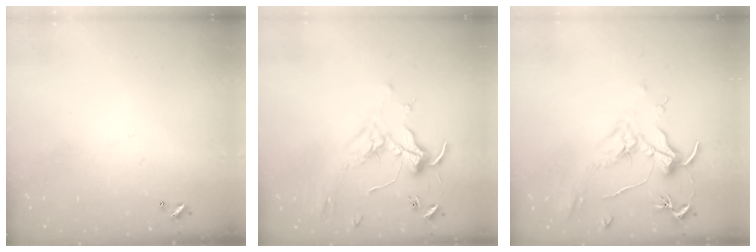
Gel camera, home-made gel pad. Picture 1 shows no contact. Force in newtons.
{"total": 1.8, "press": 1.6, "slide": 0.8}
{"total": 2.0, "press": 1.8, "slide": 0.8}